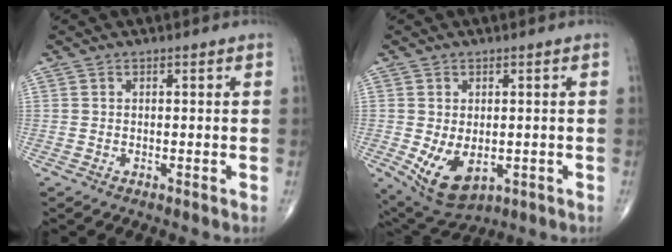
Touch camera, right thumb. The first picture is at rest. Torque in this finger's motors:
{"motor_torque": [-0.12, 0.51, 0.95, -0.19, 0.15]}